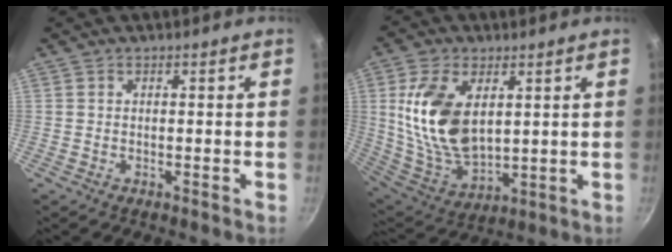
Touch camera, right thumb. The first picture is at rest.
{"total": 17.0, "force": [3.9, 9.9, 13.2], "torque": [-0.240, -0.029, 0.090]}